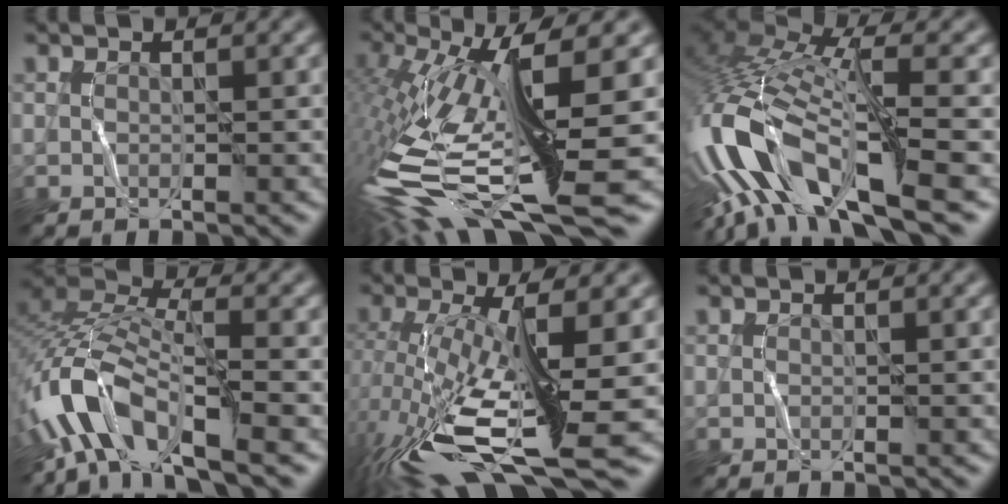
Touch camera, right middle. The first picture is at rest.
{"total": 15.3, "force": [-4.7, 4.4, 13.9], "torque": [-0.285, -0.001, -0.079]}
{"total": 13.2, "force": [-5.3, 4.8, 11.1], "torque": [-0.248, 0.015, -0.088]}
{"total": 9.4, "force": [-4.8, 3.8, 7.1], "torque": [-0.147, 0.017, -0.103]}
{"total": 13.5, "force": [-3.8, 4.2, 12.3], "torque": [-0.253, -0.018, -0.058]}
{"total": 0.0}